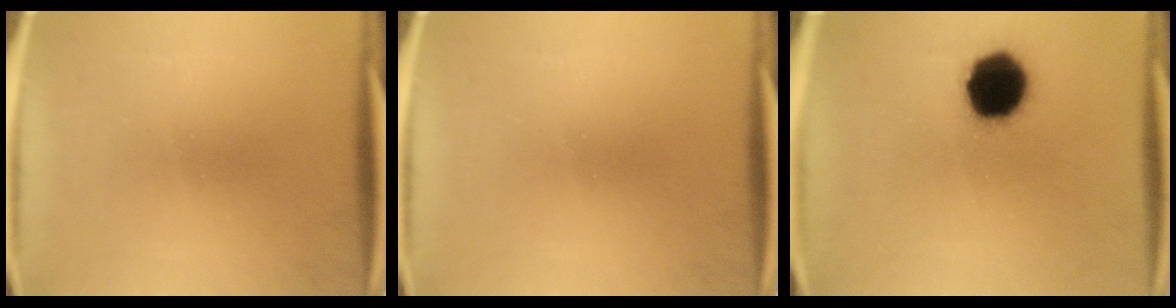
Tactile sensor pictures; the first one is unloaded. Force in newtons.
{"total": 0.0}
{"total": 16.0}